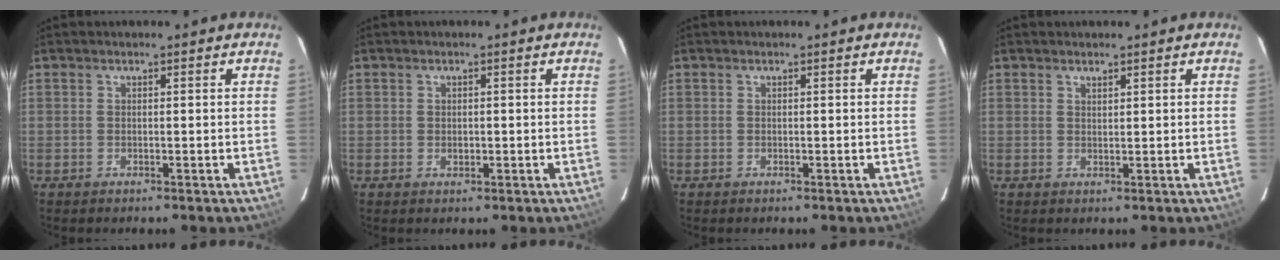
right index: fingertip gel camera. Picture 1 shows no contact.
{"total": 1.3, "force": [-0.1, 1.1, 0.6], "torque": [-0.008, 0.001, -0.001]}
{"total": 0.0}
{"total": 1.0, "force": [0.9, 0.3, 0.4], "torque": [-0.005, 0.001, 0.017]}